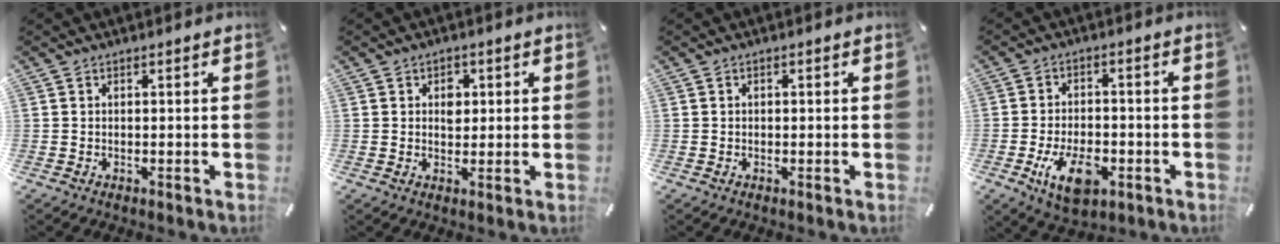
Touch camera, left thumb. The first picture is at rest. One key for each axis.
{"total": 3.6, "fx": 0.8, "fy": 2.8, "fz": 2.1, "tx": -0.004, "ty": -0.009, "tz": 0.003}
{"total": 0.5, "fx": -0.1, "fy": 0.4, "fz": 0.2, "tx": -0.003, "ty": 0.002, "tz": -0.003}
{"total": 9.9, "fx": -4.0, "fy": 5.7, "fz": 7.1, "tx": -0.129, "ty": 0.003, "tz": -0.071}